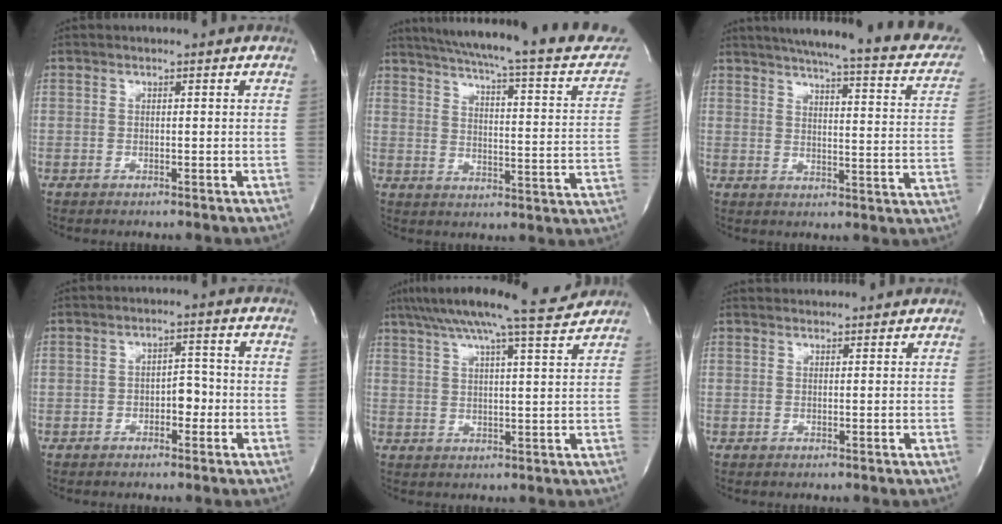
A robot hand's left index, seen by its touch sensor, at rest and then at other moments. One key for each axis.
{"total": 26.9, "fx": 22.6, "fy": 3.4, "fz": 14.1, "tx": -0.206, "ty": -0.035, "tz": 0.274}
{"total": 24.6, "fx": 20.4, "fy": 3.5, "fz": 13.4, "tx": -0.186, "ty": -0.024, "tz": 0.234}
{"total": 2.9, "fx": -1.1, "fy": 1.6, "fz": 2.1, "tx": -0.025, "ty": 0.007, "tz": -0.017}
{"total": 12.5, "fx": 11.1, "fy": -0.6, "fz": 5.7, "tx": -0.099, "ty": 0.005, "tz": 0.159}
{"total": 6.4, "fx": 6.2, "fy": 1.0, "fz": 1.3, "tx": -0.018, "ty": 0.034, "tz": 0.075}